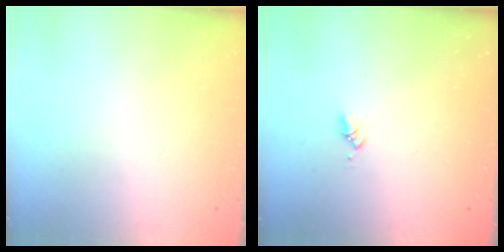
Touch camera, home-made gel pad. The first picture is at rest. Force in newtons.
{"total": 1.7, "press": 1.7, "slide": 0.3}